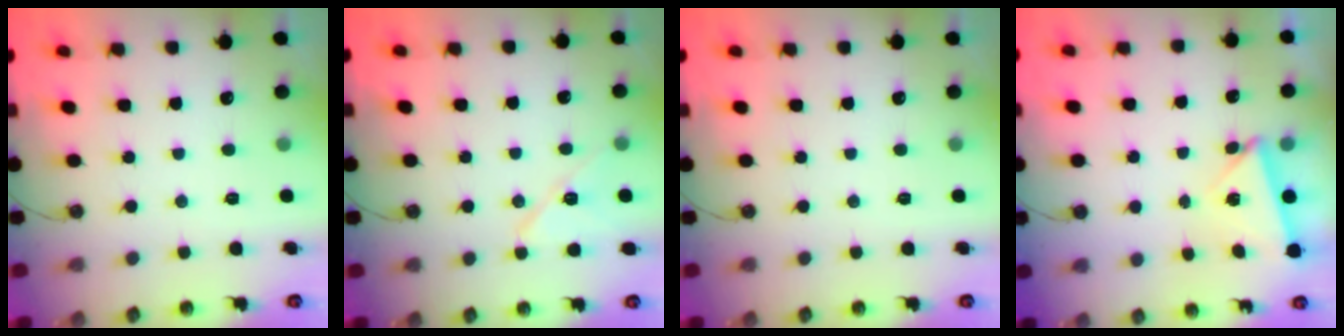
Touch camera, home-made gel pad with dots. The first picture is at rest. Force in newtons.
{"total": 9.8, "press": 9.7, "slide": 1.1}
{"total": 0.0}
{"total": 4.4, "press": 4.3, "slide": 0.5}